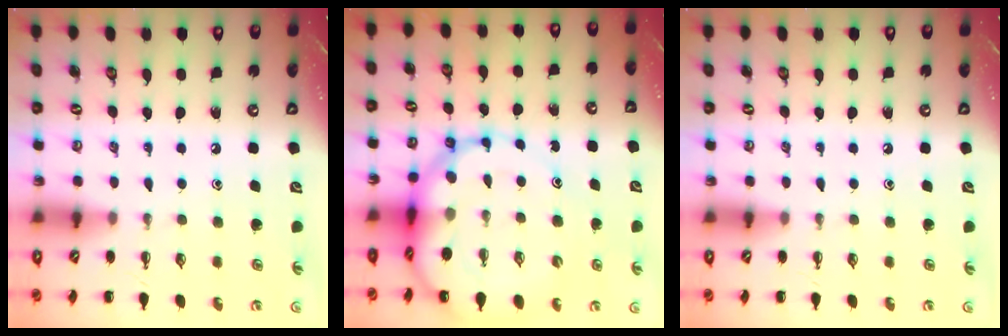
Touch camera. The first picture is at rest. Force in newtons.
{"total": 16.1, "press": 15.4, "slide": 4.4}
{"total": 0.0}